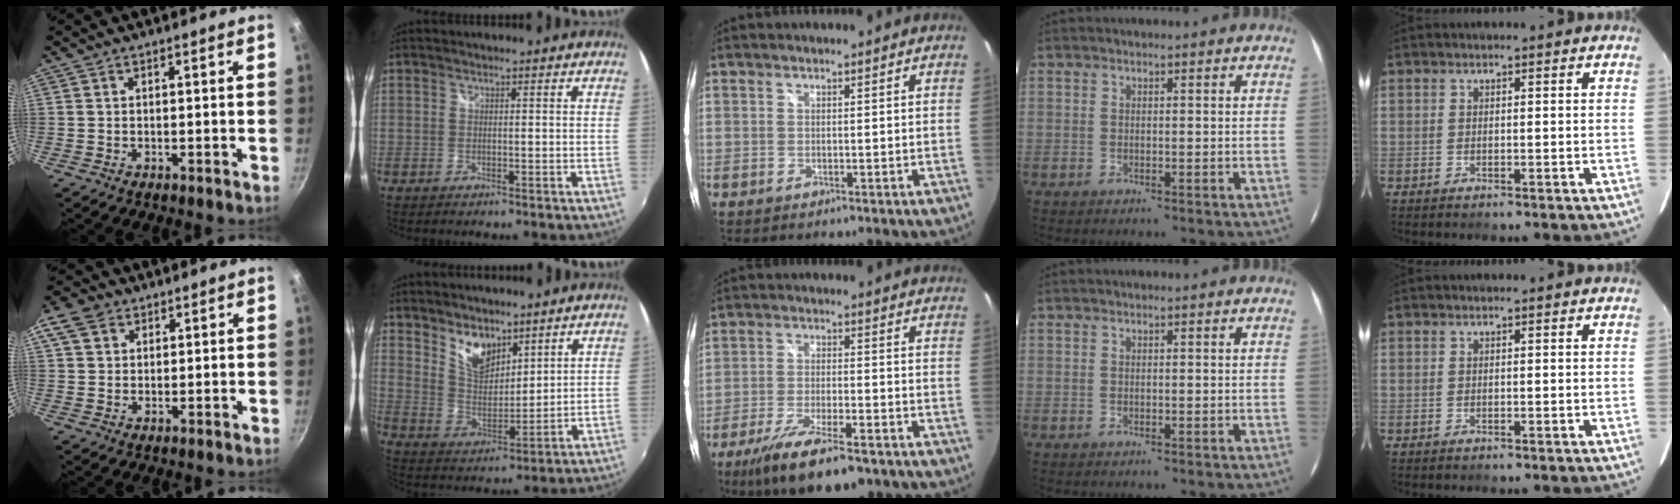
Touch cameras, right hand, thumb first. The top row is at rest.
{"thumb": {"total": 6.3, "force": [2.8, 4.7, 3.1], "torque": [-0.045, 0.001, 0.042]}, "index": {"total": 8.5, "force": [6.0, 4.4, 4.0], "torque": [-0.062, -0.001, 0.118]}, "middle": {"total": 13.6, "force": [-9.3, 3.5, 9.2], "torque": [-0.193, -0.038, -0.160]}}